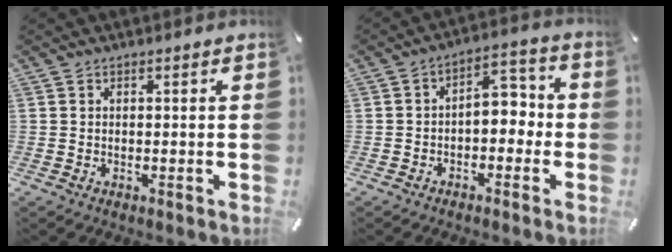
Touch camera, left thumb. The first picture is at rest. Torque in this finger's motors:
{"motor_torque": [0.20, 0.09, 0.41, -0.21, 0.04]}